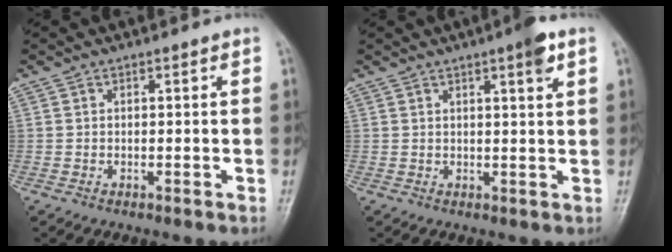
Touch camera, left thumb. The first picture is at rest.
{"total": 4.2, "force": [2.3, 0.6, 3.5], "torque": [-0.046, -0.008, 0.032]}